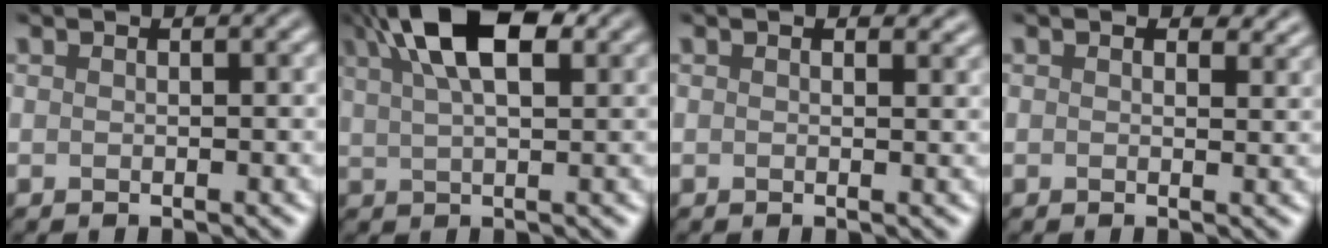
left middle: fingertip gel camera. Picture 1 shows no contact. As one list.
[{"total": 8.6, "force": [4.2, 3.6, 6.6], "torque": [-0.109, 0.028, 0.058]}, {"total": 1.0, "force": [0.8, 0.3, 0.6], "torque": [-0.007, 0.000, 0.012]}, {"total": 1.5, "force": [1.0, 0.7, 0.9], "torque": [-0.008, -0.003, 0.015]}]